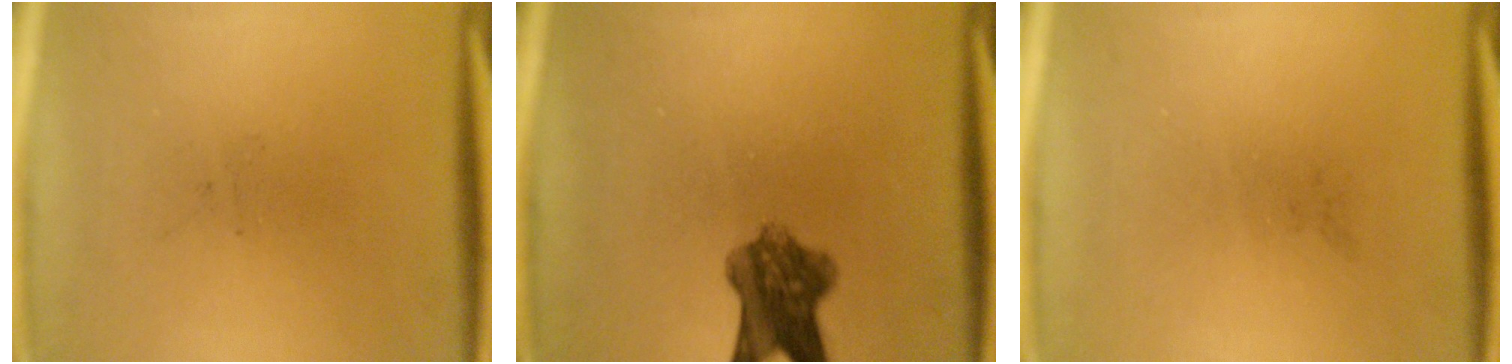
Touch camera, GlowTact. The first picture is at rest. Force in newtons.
{"total": 7.1}
{"total": 0.0}